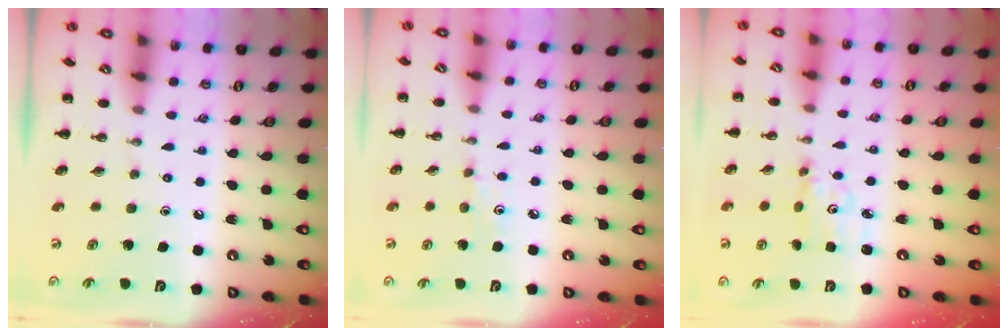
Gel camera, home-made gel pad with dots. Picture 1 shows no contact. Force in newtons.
{"total": 4.8, "press": 4.6, "slide": 1.3}
{"total": 2.7, "press": 2.7, "slide": 0.3}